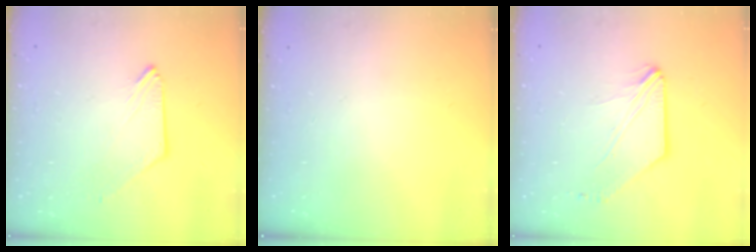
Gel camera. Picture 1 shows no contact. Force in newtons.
{"total": 0.0}
{"total": 1.7, "press": 1.7, "slide": 0.3}